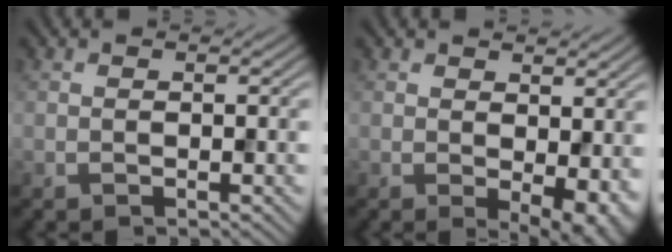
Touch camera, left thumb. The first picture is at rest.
{"total": 5.1, "force": [0.2, 2.7, 4.3], "torque": [-0.057, -0.013, 0.011]}